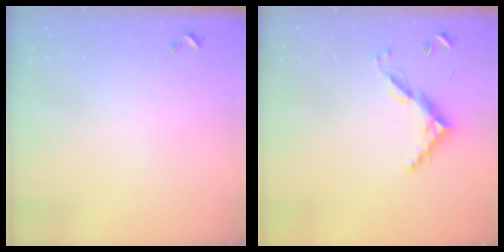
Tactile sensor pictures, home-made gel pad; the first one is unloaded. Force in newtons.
{"total": 8.7, "press": 8.7, "slide": 0.5}